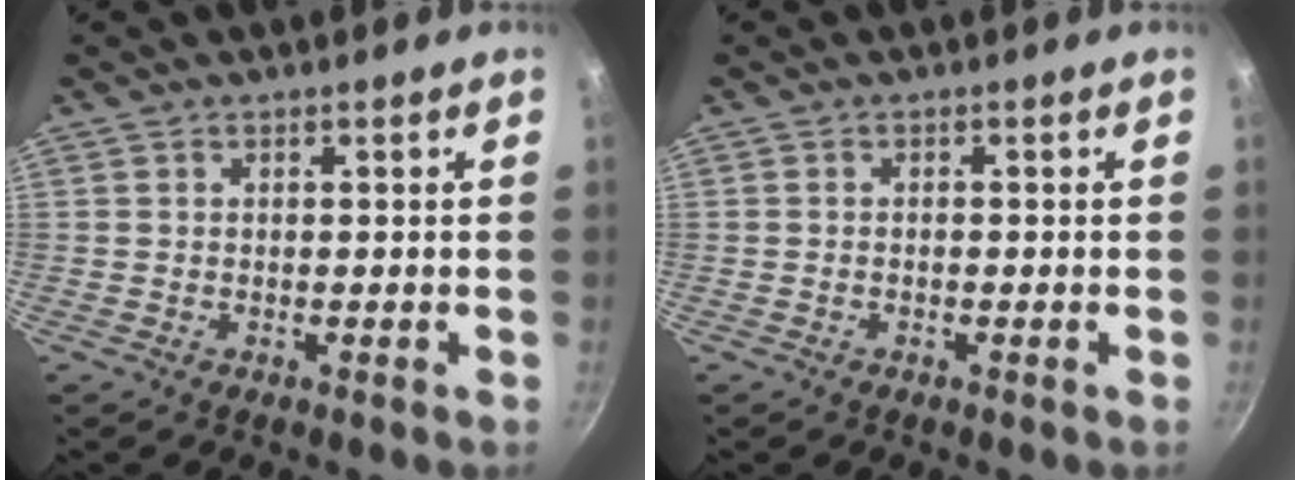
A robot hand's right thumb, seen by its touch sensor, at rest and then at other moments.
{"total": 0.6, "force": [-0.3, 0.3, 0.4], "torque": [-0.008, 0.004, -0.007]}